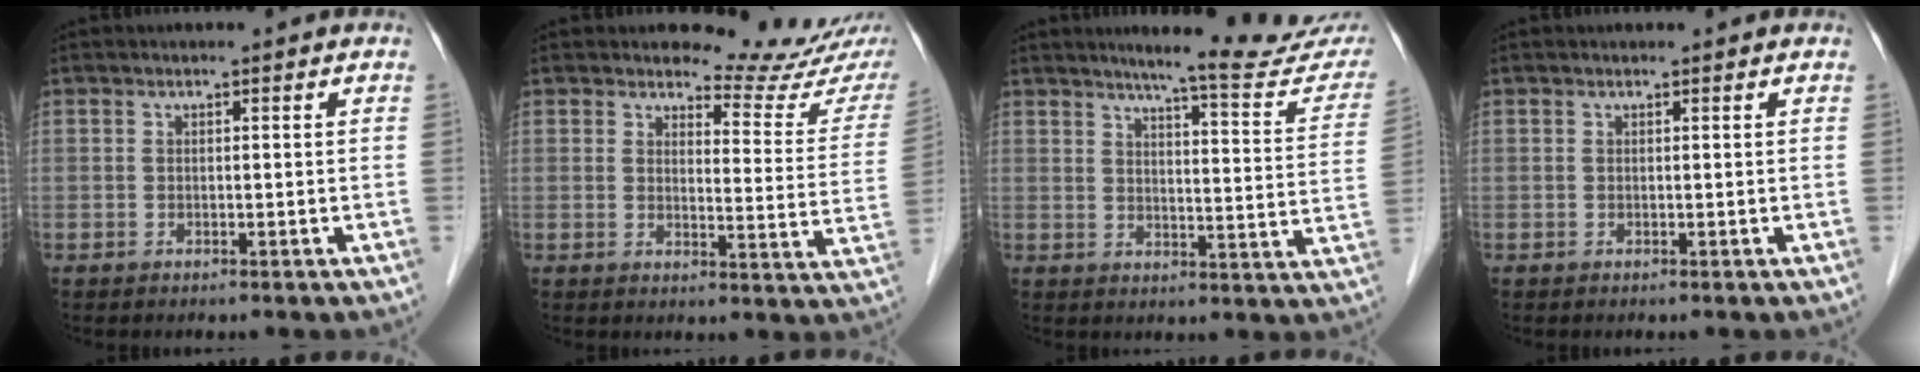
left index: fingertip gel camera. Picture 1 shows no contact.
{"total": 10.3, "force": [10.1, 1.0, 1.9], "torque": [-0.010, -0.068, 0.101]}
{"total": 16.2, "force": [14.5, 0.6, 7.2], "torque": [-0.084, -0.053, 0.165]}
{"total": 0.7, "force": [0.7, 0.2, 0.1], "torque": [-0.008, 0.011, 0.008]}